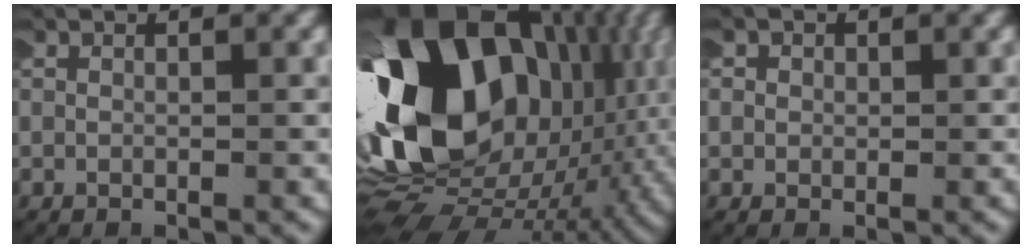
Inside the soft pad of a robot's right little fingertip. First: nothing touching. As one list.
[{"total": 24.5, "force": [0.8, 16.6, 18.0], "torque": [-0.333, -0.039, 0.029]}, {"total": 1.3, "force": [0.2, 1.3, 0.1], "torque": [-0.005, 0.005, -0.005]}]